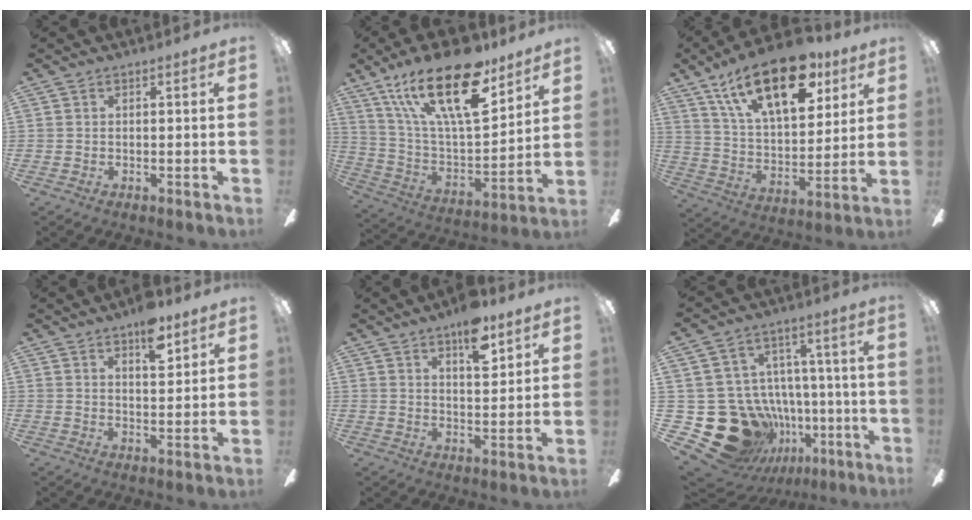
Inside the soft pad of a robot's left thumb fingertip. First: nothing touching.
{"total": 26.2, "force": [15.9, 10.2, 18.1], "torque": [-0.336, -0.088, 0.272]}
{"total": 23.2, "force": [13.4, 11.2, 15.3], "torque": [-0.247, -0.056, 0.231]}
{"total": 8.2, "force": [5.6, 3.0, 5.2], "torque": [-0.065, -0.029, 0.091]}
{"total": 9.9, "force": [6.7, 3.7, 6.2], "torque": [-0.080, -0.033, 0.109]}
{"total": 23.0, "force": [-8.5, 18.7, 10.5], "torque": [-0.199, 0.042, -0.076]}